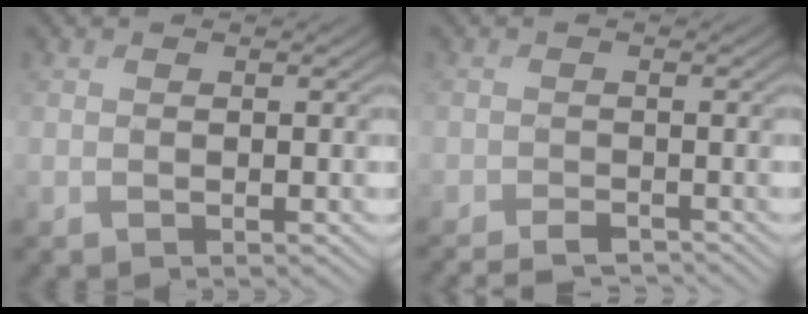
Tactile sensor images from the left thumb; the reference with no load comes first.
{"total": 3.6, "force": [-3.2, 1.3, 1.1], "torque": [-0.013, -0.012, -0.062]}